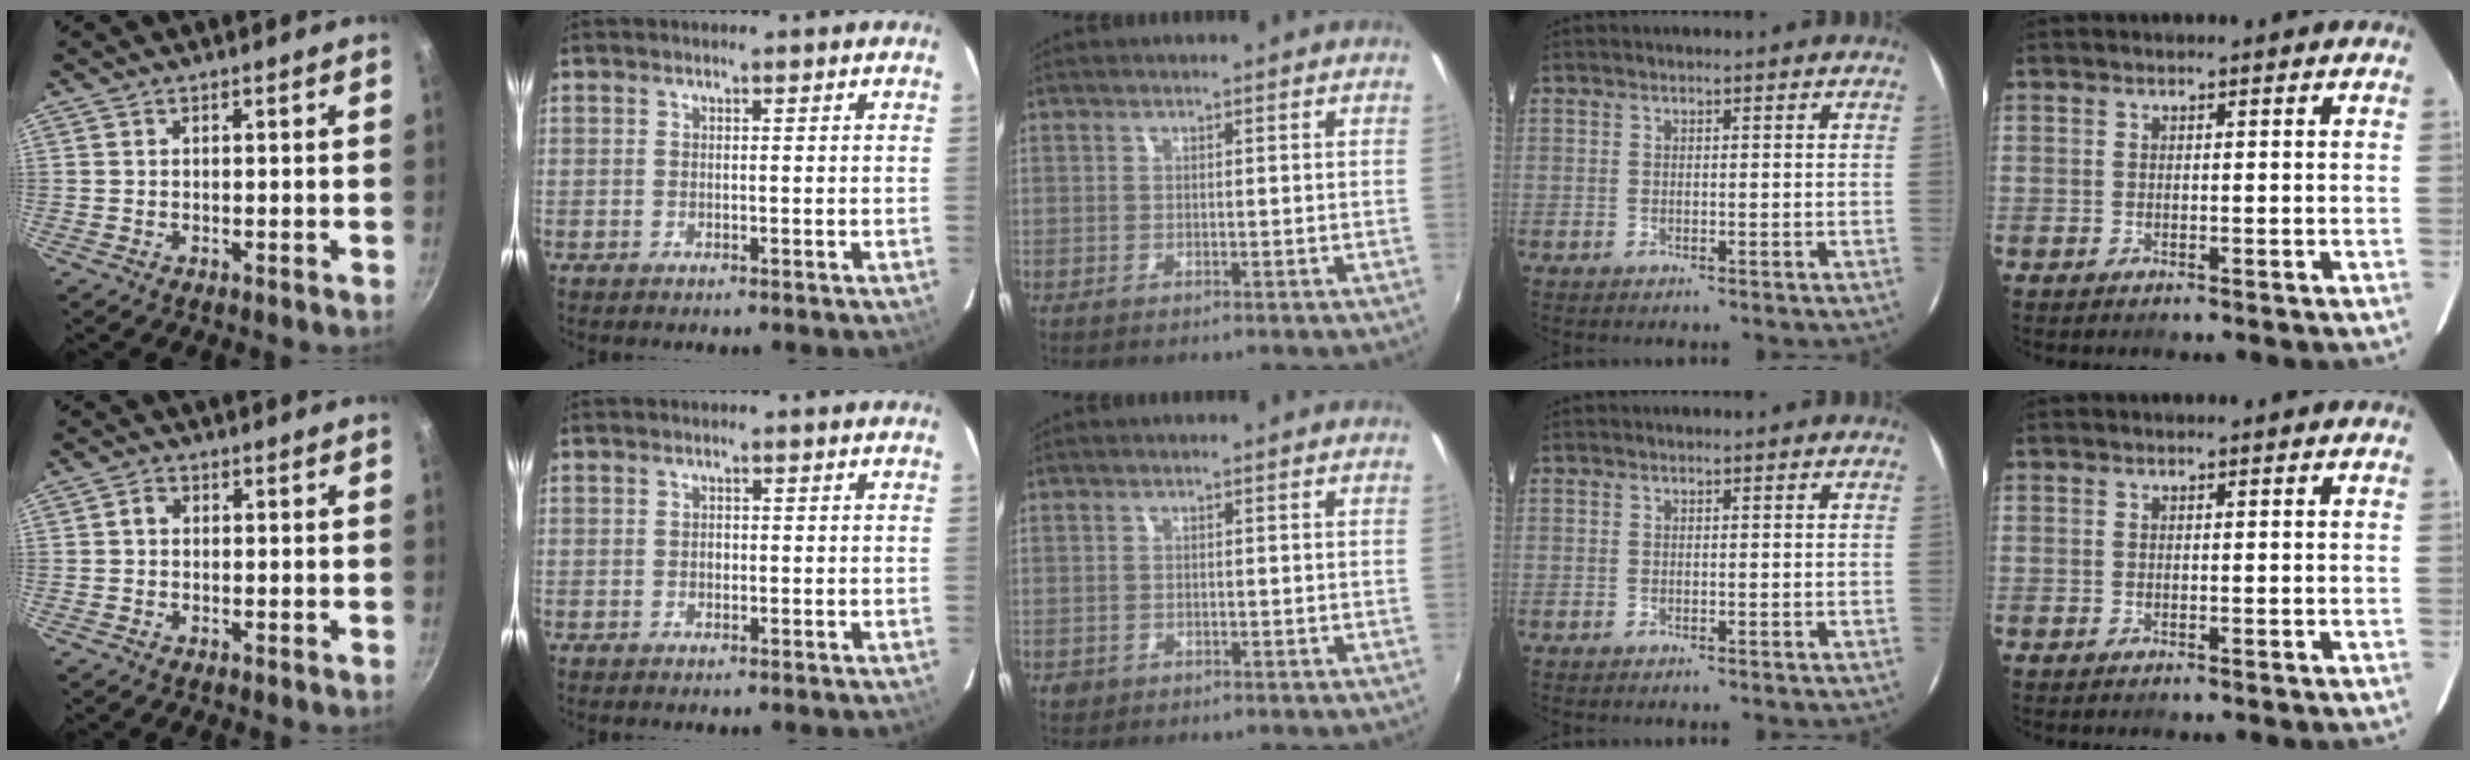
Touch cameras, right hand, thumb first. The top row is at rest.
{"thumb": {"total": 1.9, "force": [0.1, 1.5, 1.0], "torque": [-0.016, 0.007, -0.003]}, "index": {"total": 0.9, "force": [-0.2, 0.8, 0.3], "torque": [-0.002, 0.002, -0.003]}, "middle": {"total": 1.5, "force": [-0.6, 1.2, 0.4], "torque": [-0.011, -0.003, -0.010]}}